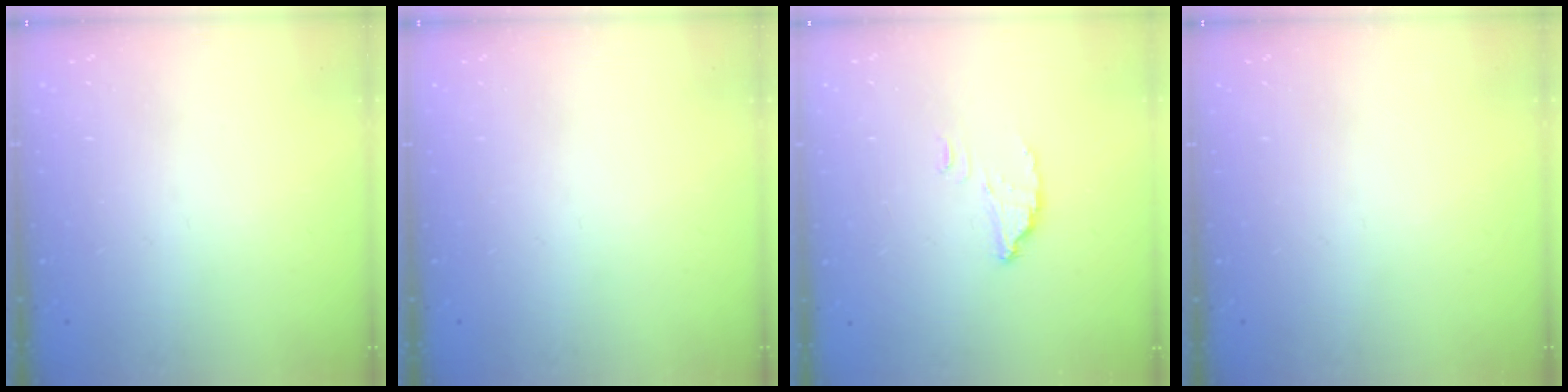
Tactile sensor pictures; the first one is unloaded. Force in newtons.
{"total": 0.0}
{"total": 2.5, "press": 2.5, "slide": 0.2}
{"total": 0.0}